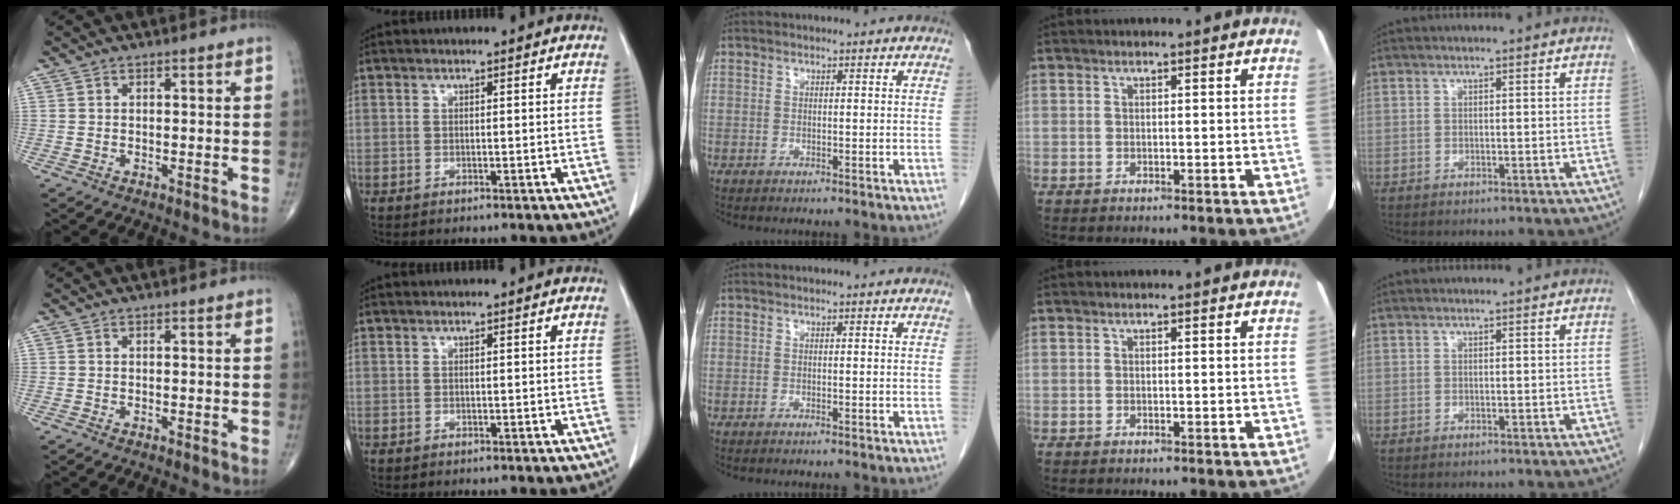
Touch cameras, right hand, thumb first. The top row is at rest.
{}